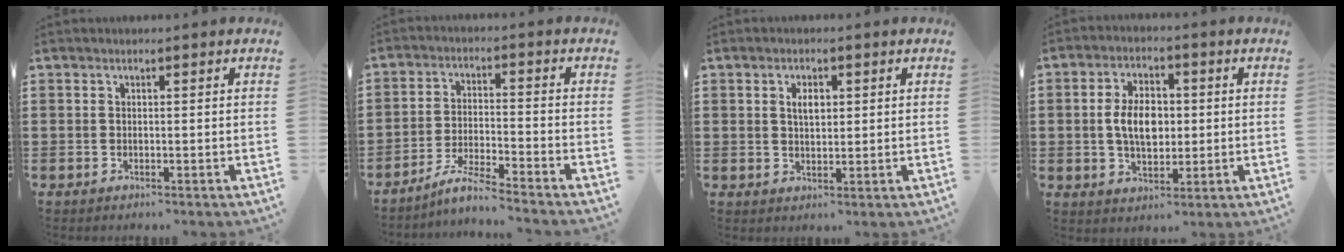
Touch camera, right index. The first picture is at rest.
{"total": 5.6, "force": [-5.2, -0.6, 2.2], "torque": [-0.056, -0.017, -0.105]}
{"total": 2.7, "force": [0.8, 1.4, 2.2], "torque": [-0.039, 0.003, 0.011]}
{"total": 6.7, "force": [0.1, 4.1, 5.3], "torque": [-0.112, 0.006, -0.007]}